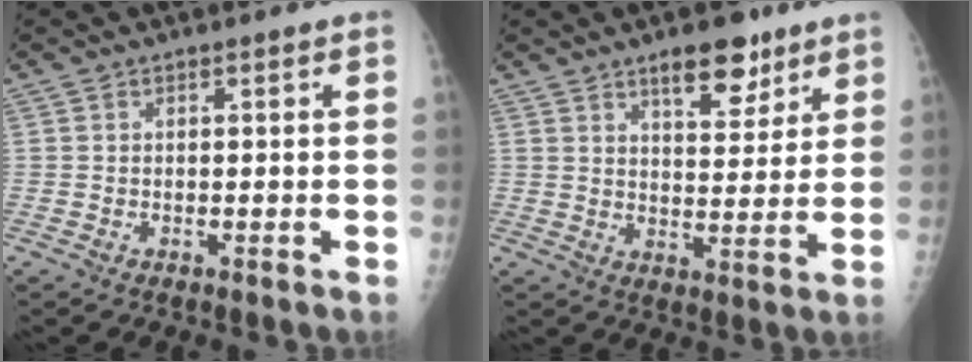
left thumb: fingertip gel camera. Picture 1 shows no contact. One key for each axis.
{"total": 8.9, "fx": 5.8, "fy": 3.8, "fz": 5.5, "tx": -0.052, "ty": -0.035, "tz": 0.088}